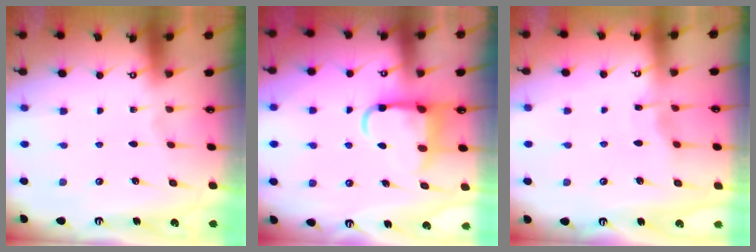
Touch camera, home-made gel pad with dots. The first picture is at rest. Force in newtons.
{"total": 7.4, "press": 7.2, "slide": 1.4}
{"total": 3.9, "press": 3.9, "slide": 0.2}